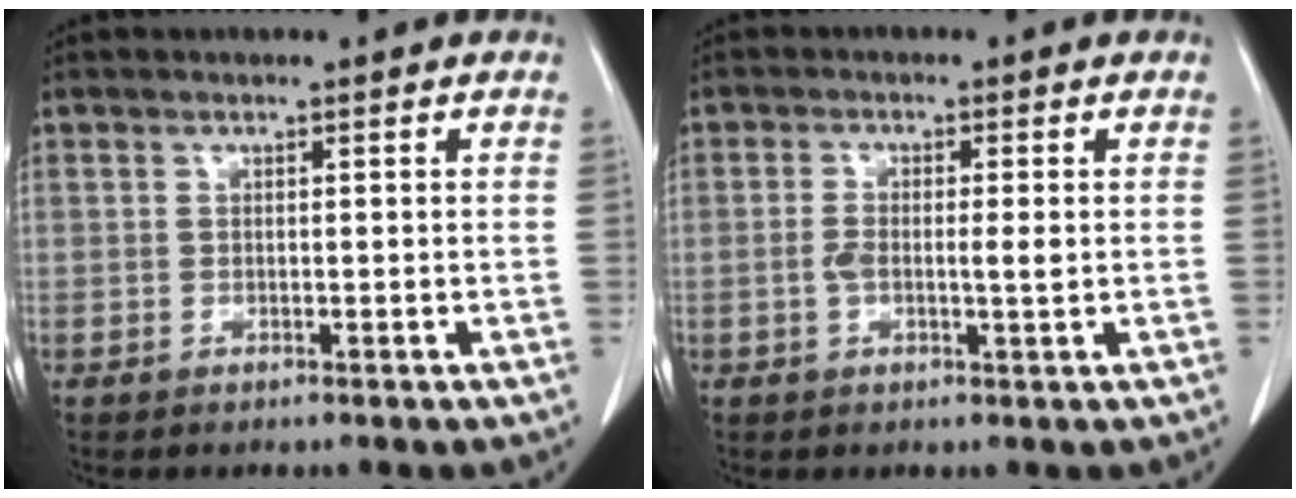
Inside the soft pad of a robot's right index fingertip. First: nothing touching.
{"total": 3.6, "force": [-0.2, 0.9, 3.5], "torque": [-0.070, 0.004, -0.004]}